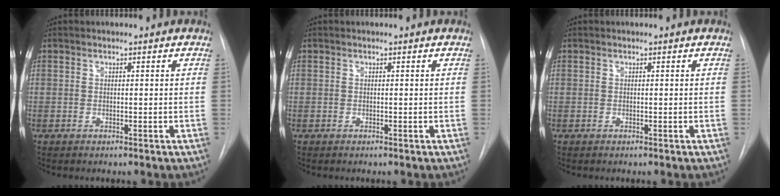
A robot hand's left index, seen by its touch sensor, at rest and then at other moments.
{"total": 0.0}
{"total": 0.0}